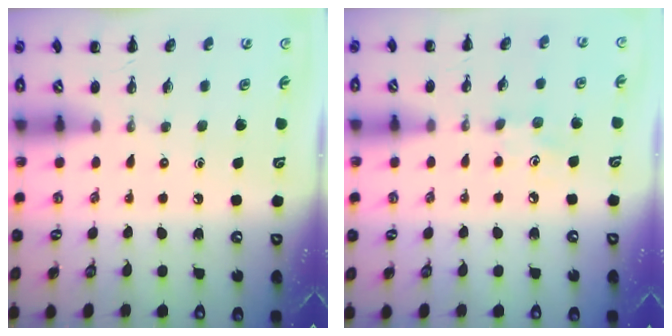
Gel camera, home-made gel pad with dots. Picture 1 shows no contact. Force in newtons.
{"total": 4.1, "press": 3.9, "slide": 1.2}